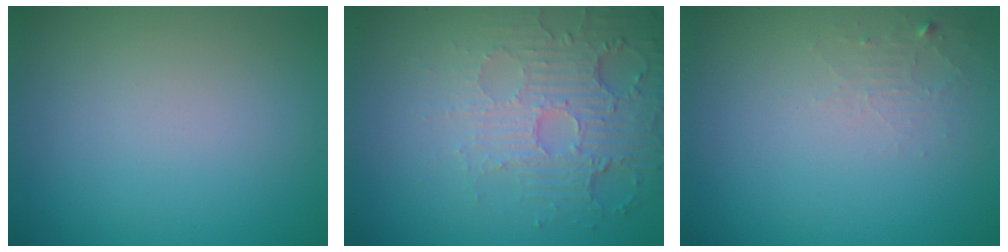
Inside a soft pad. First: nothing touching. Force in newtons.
{"total": 5.6, "press": 3.5, "slide": 4.3}
{"total": 1.3, "press": 1.3, "slide": 0.2}